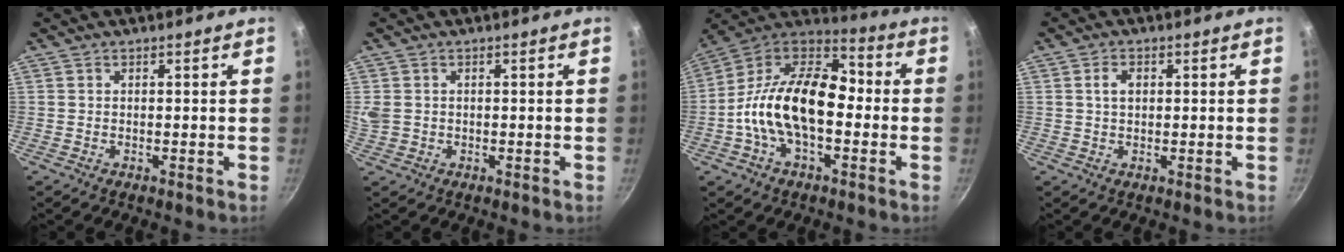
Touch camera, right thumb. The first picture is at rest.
{"total": 3.3, "force": [0.4, 2.8, 1.7], "torque": [-0.032, 0.000, 0.013]}
{"total": 20.9, "force": [-2.7, 12.3, 16.7], "torque": [-0.270, 0.052, -0.071]}
{"total": 2.8, "force": [0.6, 1.9, 2.0], "torque": [-0.026, 0.003, 0.010]}